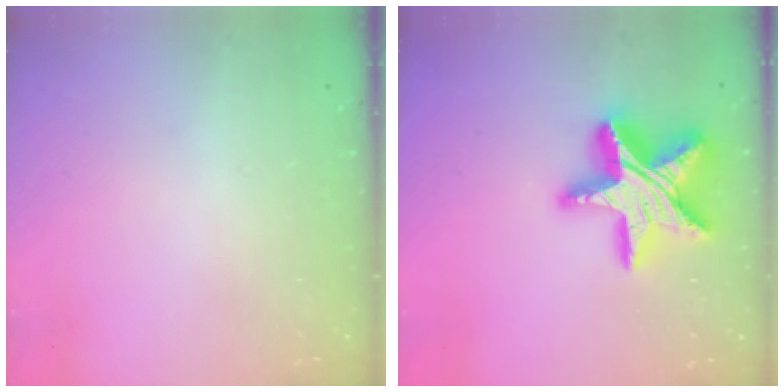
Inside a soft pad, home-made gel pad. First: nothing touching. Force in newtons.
{"total": 24.1, "press": 24.0, "slide": 2.3}